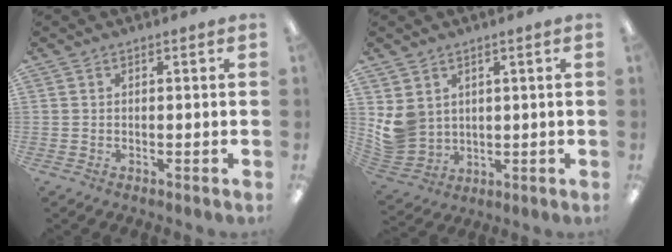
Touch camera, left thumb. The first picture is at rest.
{"total": 7.2, "force": [2.5, 6.3, 2.3], "torque": [-0.064, -0.007, 0.055]}